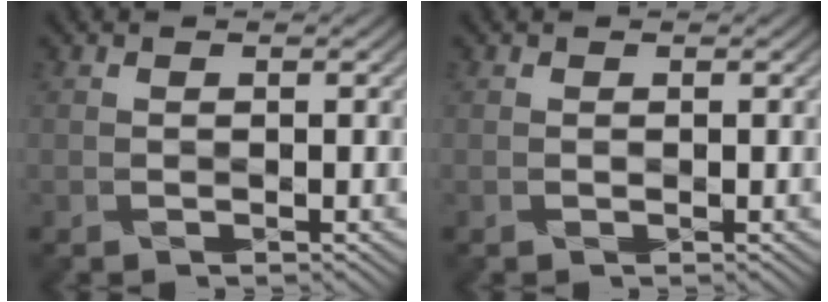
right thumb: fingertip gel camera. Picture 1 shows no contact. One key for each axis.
{"total": 0.0}